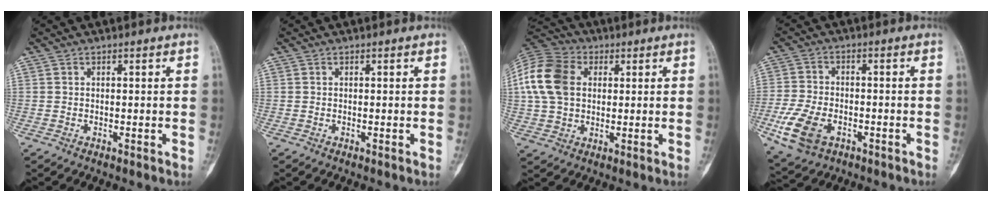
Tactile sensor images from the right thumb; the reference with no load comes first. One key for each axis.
{"total": 0.0}
{"total": 14.5, "fx": 2.6, "fy": 10.6, "fz": 9.6, "tx": -0.184, "ty": 0.019, "tz": 0.043}
{"total": 10.3, "fx": -4.1, "fy": 6.4, "fz": 6.9, "tx": -0.140, "ty": 0.008, "tz": -0.073}